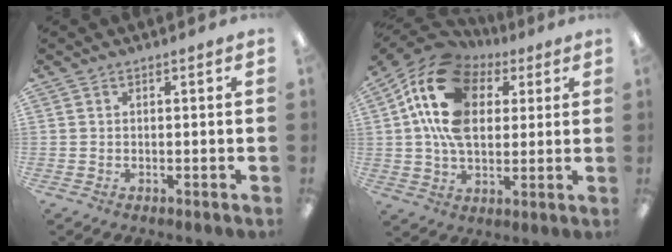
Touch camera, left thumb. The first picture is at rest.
{"total": 19.1, "force": [6.2, 13.2, 12.4], "torque": [-0.244, -0.007, 0.112]}